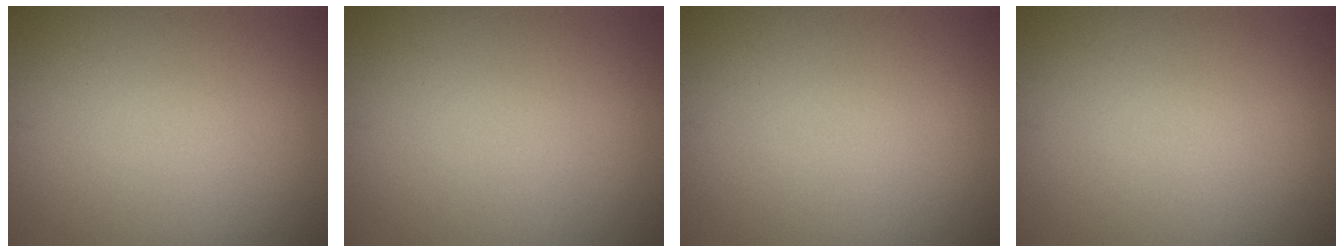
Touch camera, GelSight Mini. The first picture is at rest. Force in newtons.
{"total": 0.0}
{"total": 0.0}
{"total": 0.0}